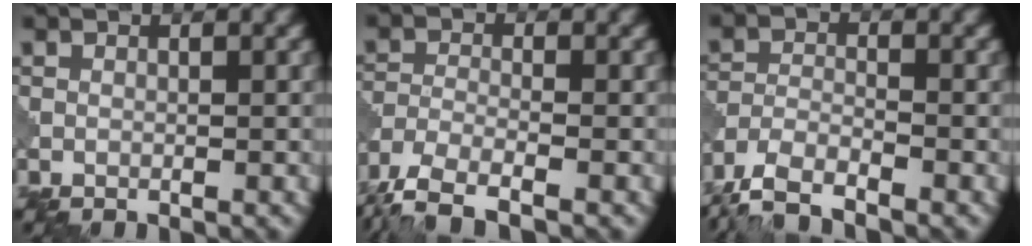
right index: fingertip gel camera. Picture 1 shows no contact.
{"total": 5.3, "force": [-4.3, 1.2, 2.9], "torque": [-0.059, -0.012, -0.092]}
{"total": 4.9, "force": [-4.2, 1.1, 2.3], "torque": [-0.046, -0.008, -0.091]}